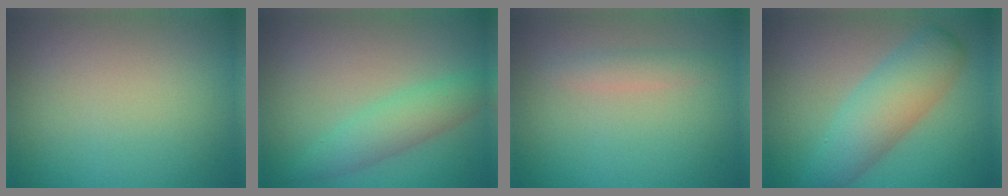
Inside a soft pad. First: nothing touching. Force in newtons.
{"total": 2.9, "press": 2.9, "slide": 0.1}
{"total": 1.3, "press": 1.3, "slide": 0.0}
{"total": 5.3, "press": 5.3, "slide": 0.1}